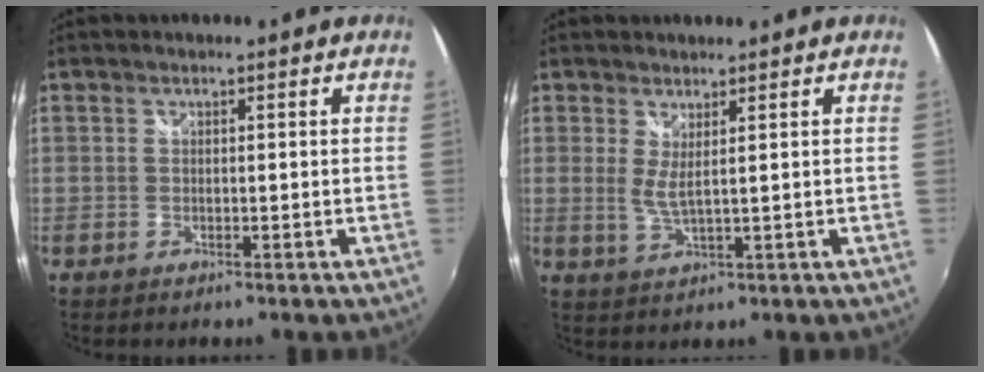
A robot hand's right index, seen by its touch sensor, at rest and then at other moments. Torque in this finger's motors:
{"motor_torque": [0.40, 0.00, 0.21, 0.04]}